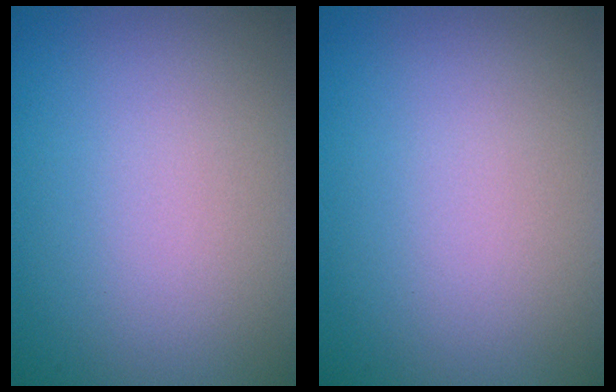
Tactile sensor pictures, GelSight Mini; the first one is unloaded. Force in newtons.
{"total": 0.0}